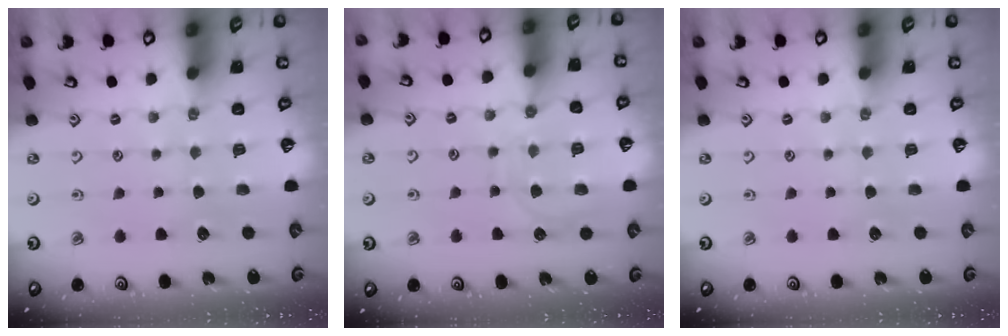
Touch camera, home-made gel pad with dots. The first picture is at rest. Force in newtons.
{"total": 9.8, "press": 9.8, "slide": 0.9}
{"total": 0.0}